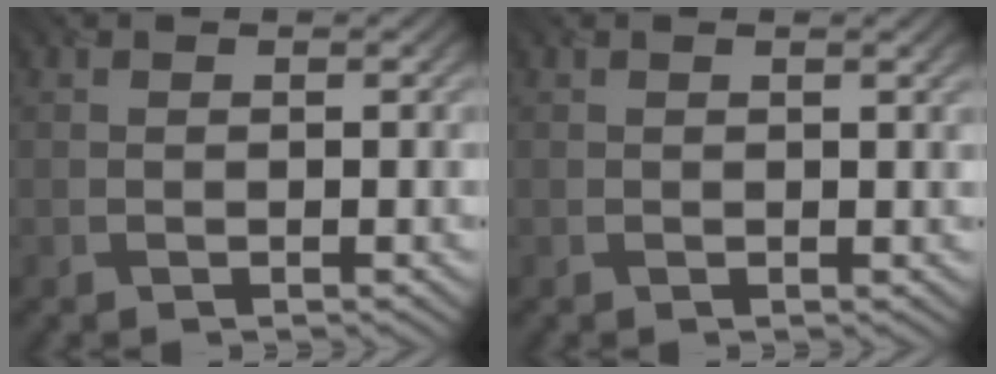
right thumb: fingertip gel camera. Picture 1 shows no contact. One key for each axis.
{"total": 1.2, "fx": 0.7, "fy": 0.0, "fz": 1.0, "tx": -0.012, "ty": 0.000, "tz": 0.011}